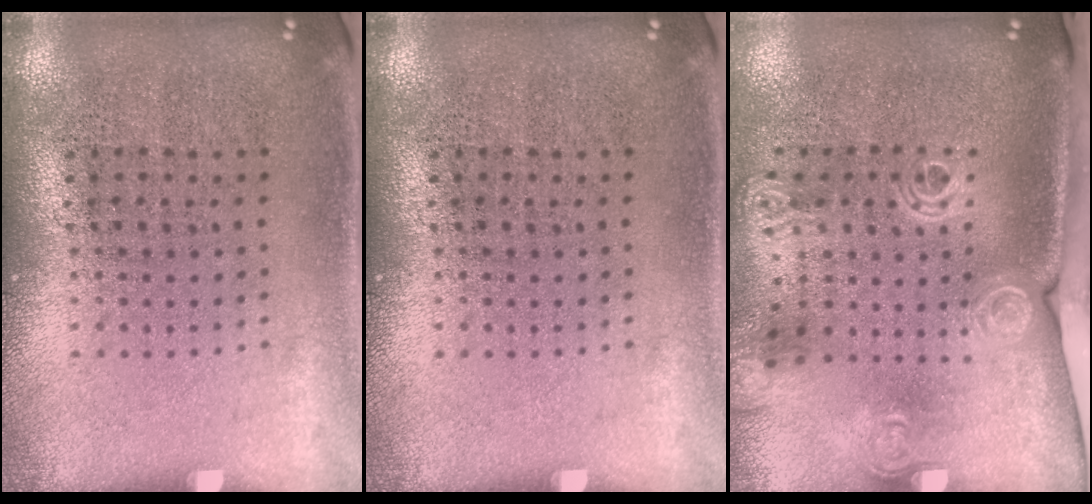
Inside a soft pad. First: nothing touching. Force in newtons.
{"total": 0.0}
{"total": 2.1, "press": 1.5, "slide": 1.4}